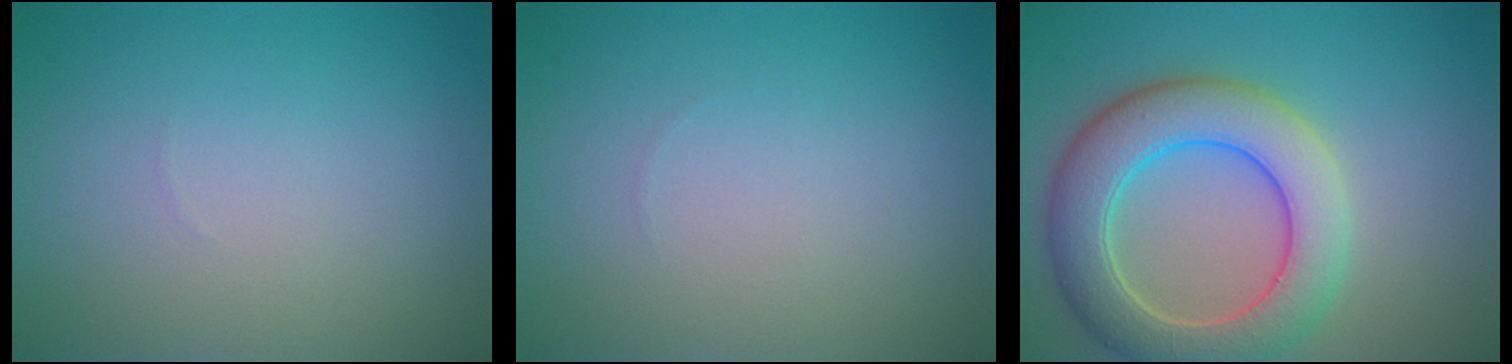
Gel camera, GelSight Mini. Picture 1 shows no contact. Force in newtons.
{"total": 0.0}
{"total": 7.5, "press": 7.5, "slide": 0.5}